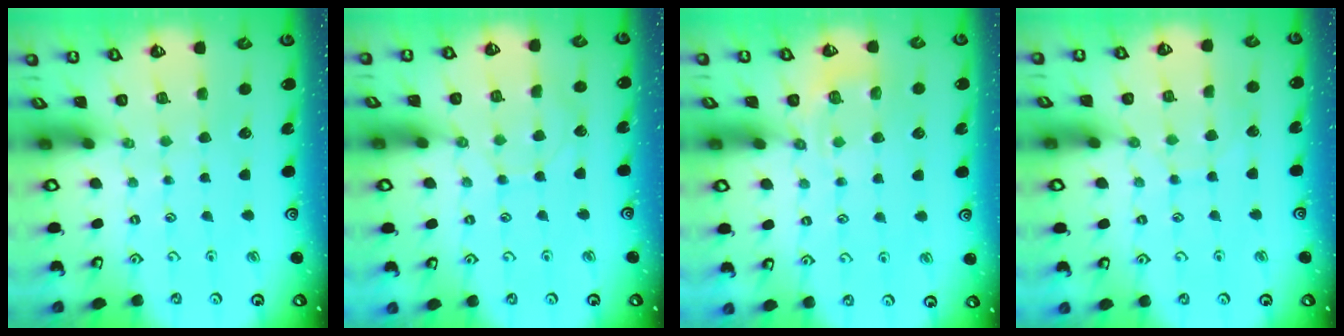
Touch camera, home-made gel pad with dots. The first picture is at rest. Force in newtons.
{"total": 4.3, "press": 4.3, "slide": 0.1}
{"total": 6.1, "press": 6.0, "slide": 1.3}
{"total": 4.7, "press": 4.7, "slide": 0.4}